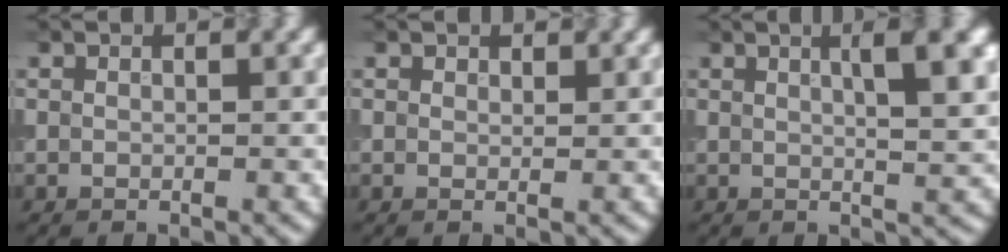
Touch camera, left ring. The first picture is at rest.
{"total": 0.8, "force": [0.6, 0.4, 0.1], "torque": [-0.001, -0.003, 0.008]}
{"total": 5.5, "force": [1.8, 1.5, 4.9], "torque": [-0.045, 0.010, 0.018]}